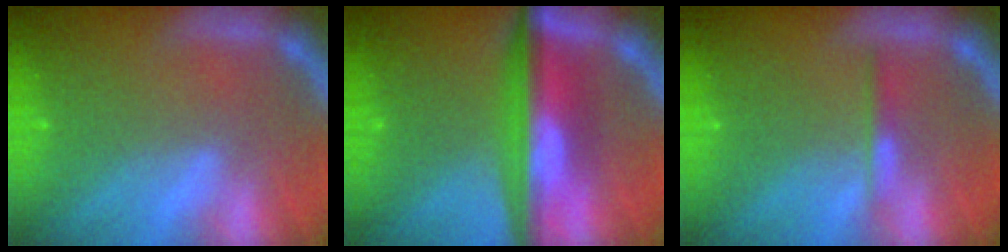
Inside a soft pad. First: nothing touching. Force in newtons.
{"total": 8.5}
{"total": 1.4}